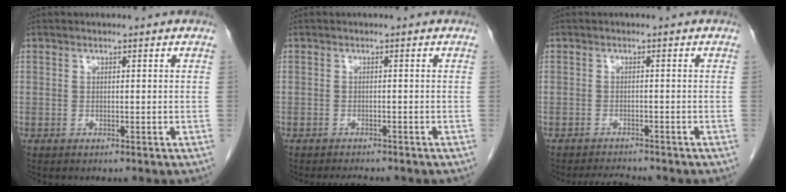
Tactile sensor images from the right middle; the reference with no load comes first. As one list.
[{"total": 2.8, "force": [-2.6, 0.7, 0.9], "torque": [-0.014, -0.006, -0.035]}, {"total": 3.1, "force": [-3.0, 0.2, 0.5], "torque": [-0.013, -0.012, -0.048]}]